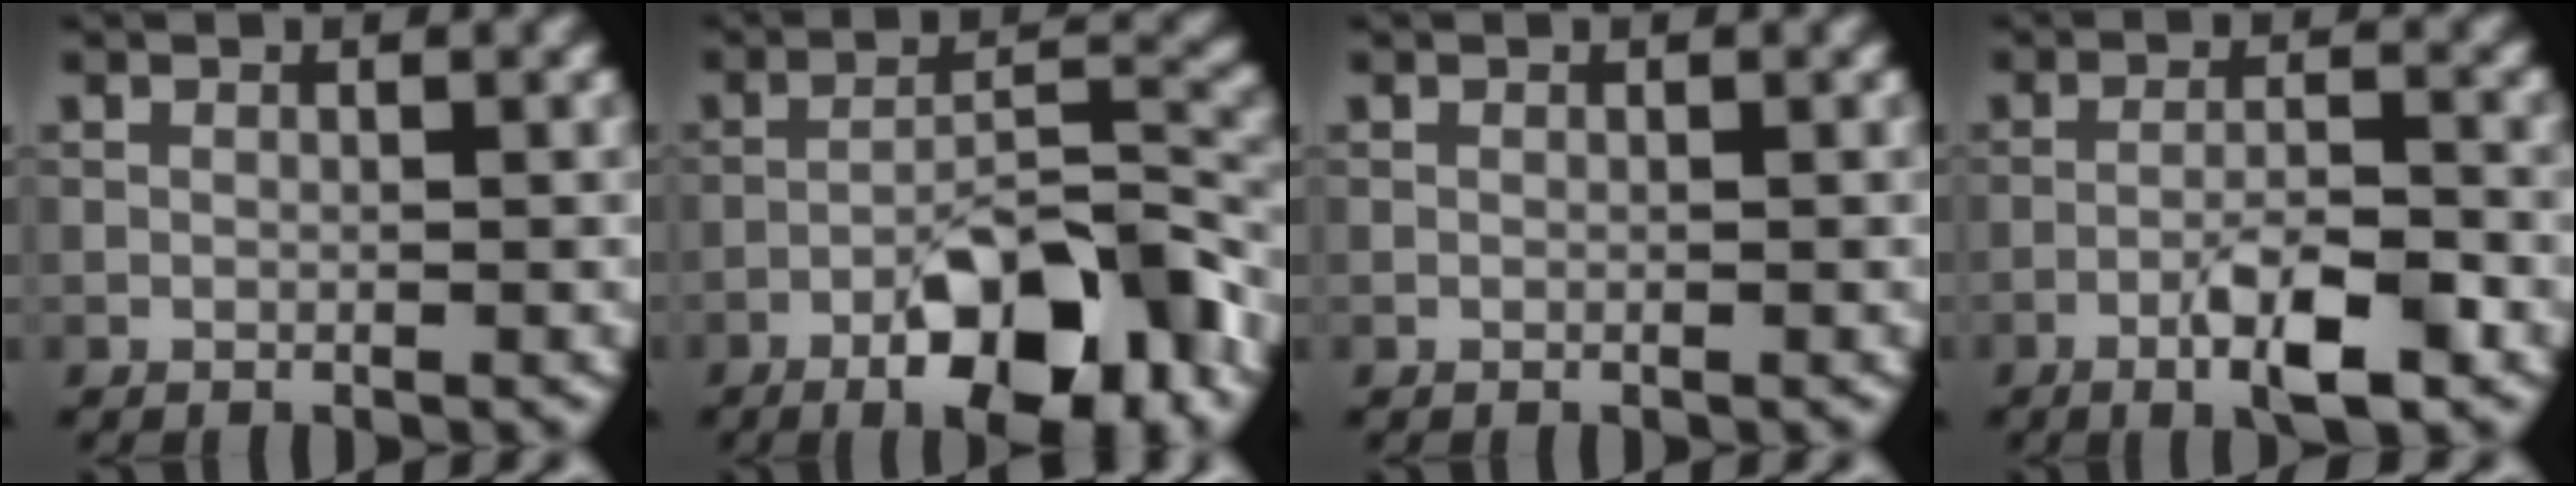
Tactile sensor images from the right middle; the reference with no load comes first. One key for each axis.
{"total": 10.1, "fx": -5.9, "fy": 3.1, "fz": 7.6, "tx": -0.115, "ty": 0.014, "tz": -0.097}
{"total": 0.0}
{"total": 5.1, "fx": -2.7, "fy": 1.1, "fz": 4.2, "tx": -0.077, "ty": 0.004, "tz": -0.049}